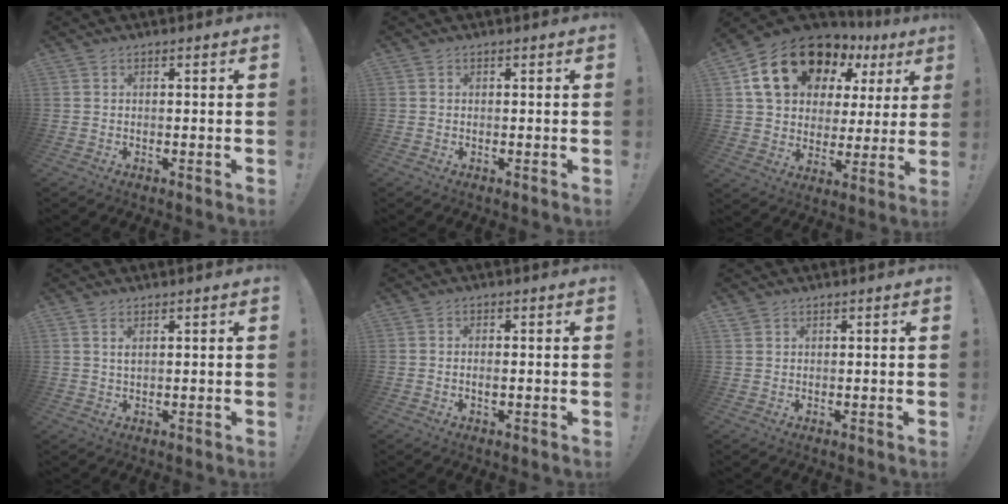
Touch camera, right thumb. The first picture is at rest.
{"total": 0.0}
{"total": 20.0, "force": [11.1, 12.6, 10.7], "torque": [-0.173, -0.051, 0.216]}
{"total": 1.9, "force": [1.0, 0.4, 1.6], "torque": [-0.034, 0.000, 0.017]}
{"total": 1.4, "force": [-0.4, 0.6, 1.2], "torque": [-0.013, -0.001, -0.008]}
{"total": 1.3, "force": [1.0, 0.8, 0.2], "torque": [-0.005, -0.003, 0.019]}